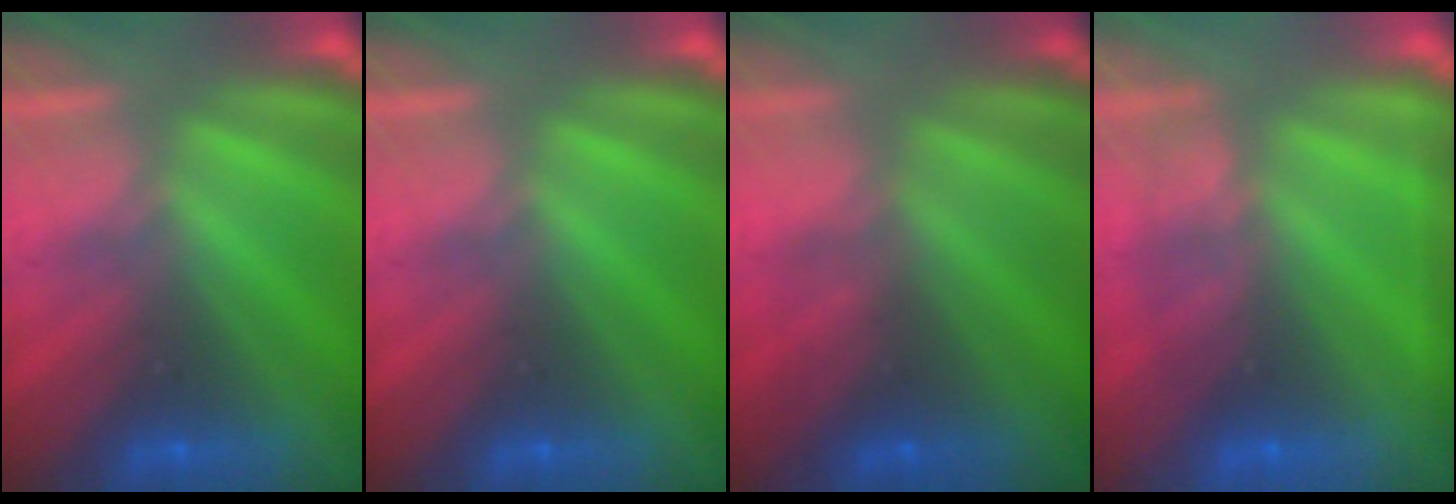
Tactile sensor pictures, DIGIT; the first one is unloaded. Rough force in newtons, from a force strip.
{"total": 0.0}
{"total": 4.2}
{"total": 2.2}